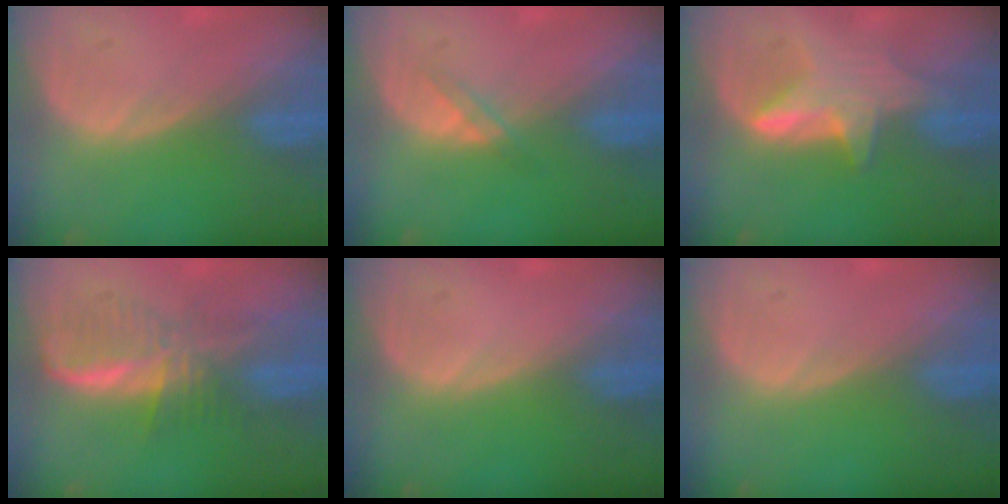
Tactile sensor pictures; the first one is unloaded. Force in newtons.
{"total": 1.5, "press": 1.5, "slide": 0.1}
{"total": 5.8, "press": 5.8, "slide": 0.8}
{"total": 6.2, "press": 6.2, "slide": 0.4}
{"total": 0.0}
{"total": 0.0}